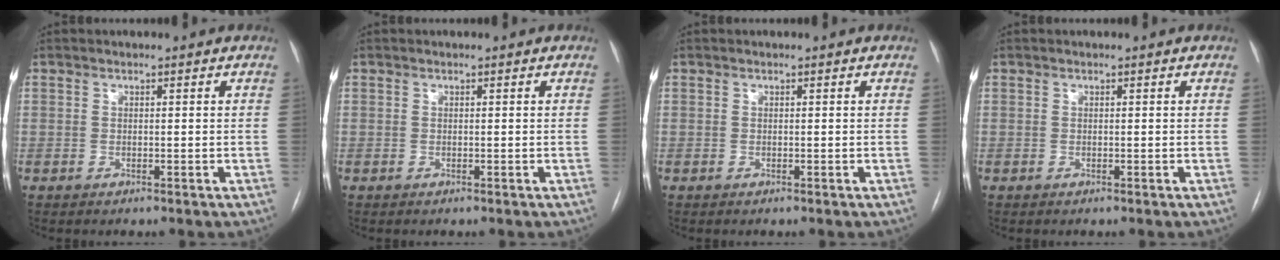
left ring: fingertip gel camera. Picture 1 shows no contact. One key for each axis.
{"total": 0.0}
{"total": 0.0}
{"total": 0.0}